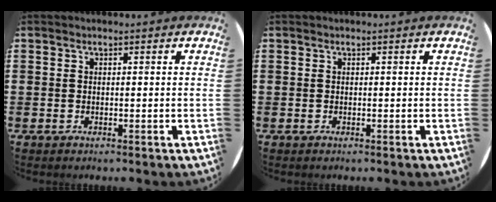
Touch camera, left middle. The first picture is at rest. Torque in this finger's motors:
{"motor_torque": [0.00, 0.00, 0.00, 0.00]}